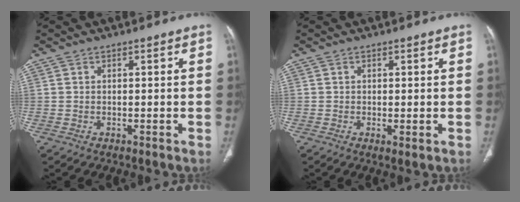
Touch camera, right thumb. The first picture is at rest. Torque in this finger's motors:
{"motor_torque": [-0.09, -0.02, -0.02, 0.01, -0.02]}